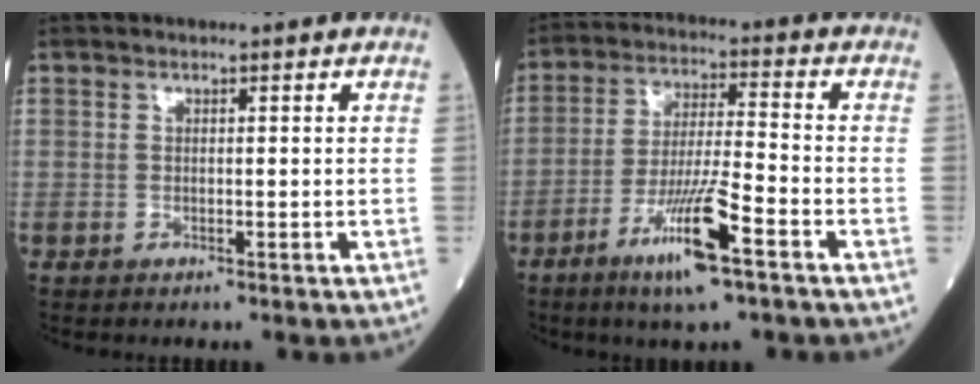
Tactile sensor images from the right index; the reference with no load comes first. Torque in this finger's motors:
{"motor_torque": [1.54, -0.60, 0.79, 0.21]}